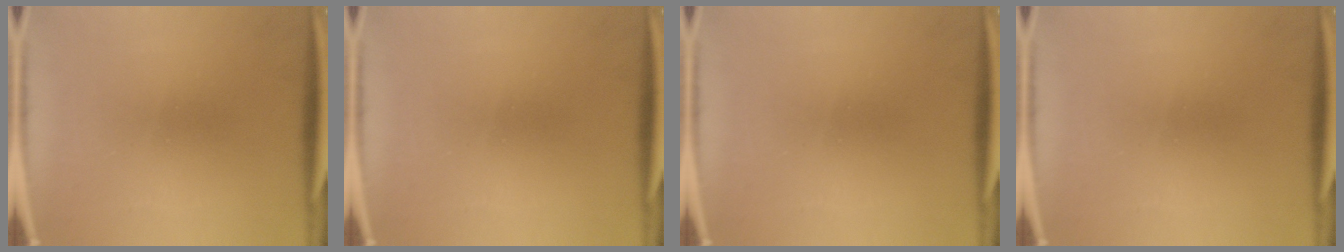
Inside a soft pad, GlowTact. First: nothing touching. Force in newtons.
{"total": 0.0}
{"total": 0.0}
{"total": 0.0}